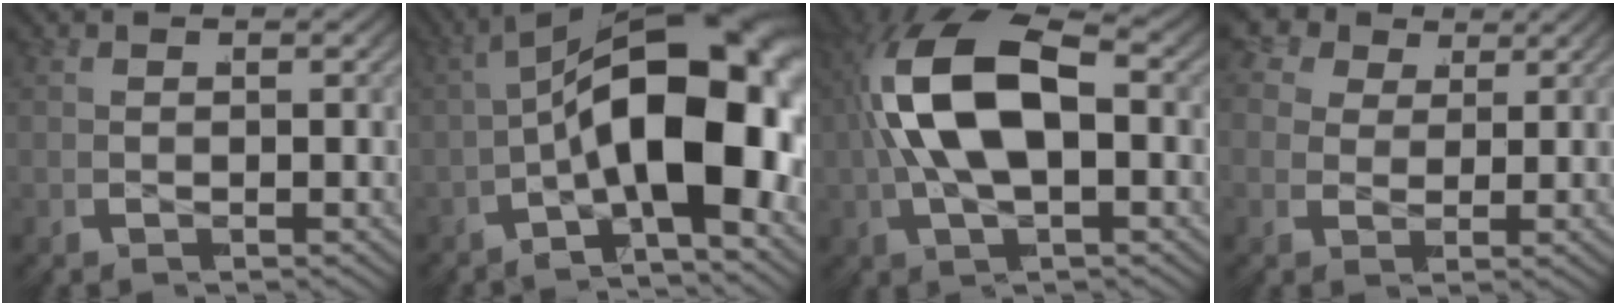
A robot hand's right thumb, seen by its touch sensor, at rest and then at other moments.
{"total": 18.7, "force": [-1.8, 9.3, 16.1], "torque": [-0.246, -0.026, -0.024]}
{"total": 10.9, "force": [0.4, 6.0, 9.2], "torque": [-0.199, 0.004, 0.005]}
{"total": 6.6, "force": [2.3, 5.4, 3.1], "torque": [-0.063, -0.002, 0.031]}